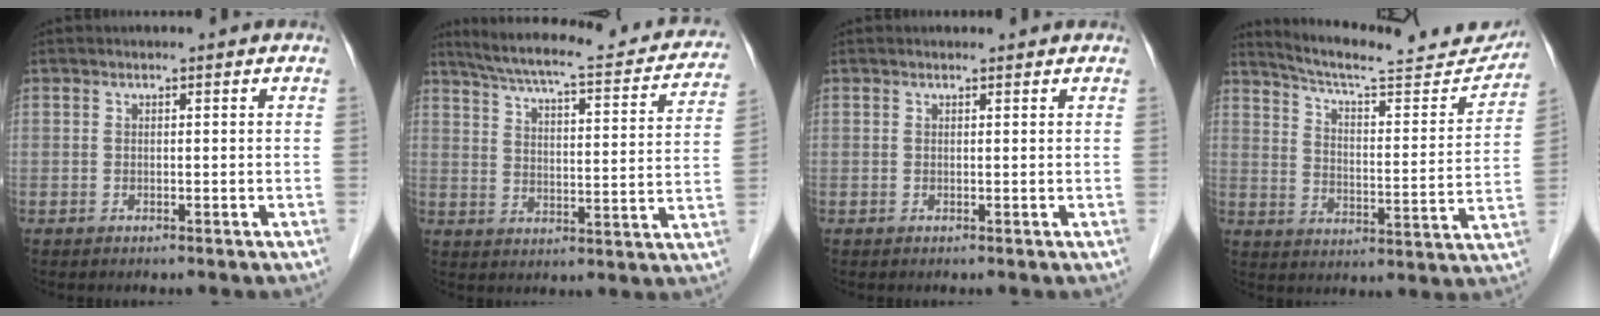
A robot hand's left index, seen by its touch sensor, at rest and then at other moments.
{"total": 23.1, "force": [20.0, 3.9, 10.8], "torque": [-0.165, -0.002, 0.253]}
{"total": 1.3, "force": [1.3, 0.3, 0.2], "torque": [-0.013, 0.009, 0.015]}
{"total": 20.1, "force": [18.9, 2.5, 6.4], "torque": [-0.093, -0.033, 0.252]}